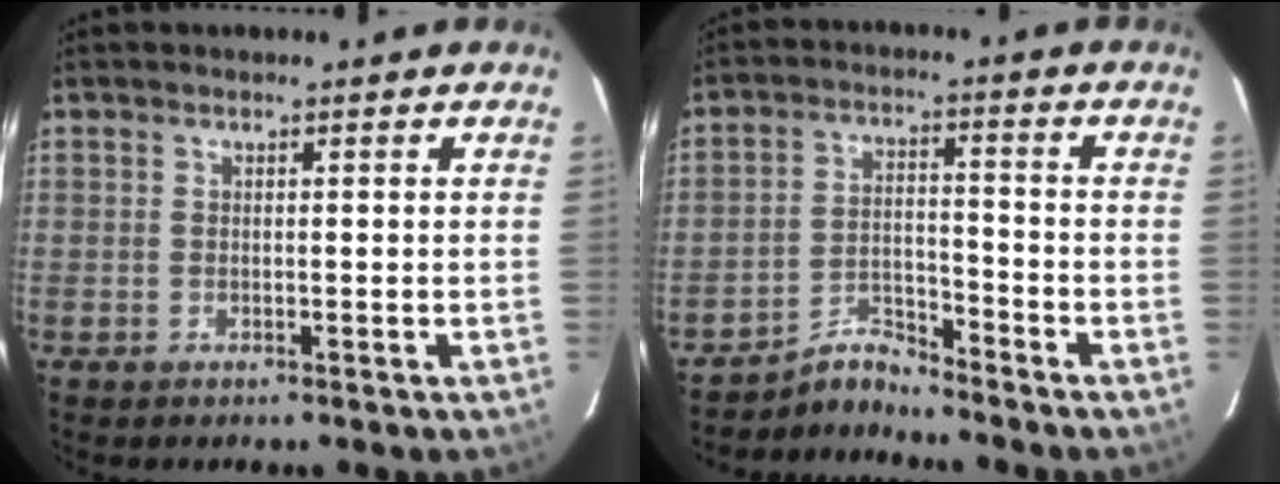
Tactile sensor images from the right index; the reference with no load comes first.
{"total": 4.9, "force": [-4.9, 0.2, -0.7], "torque": [0.006, 0.026, -0.093]}